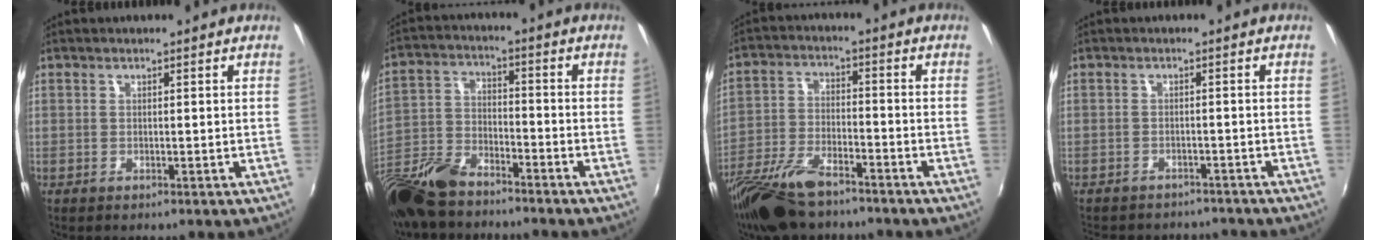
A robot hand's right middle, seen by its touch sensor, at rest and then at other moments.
{"total": 16.1, "force": [-12.6, 5.6, 8.2], "torque": [-0.194, -0.020, -0.248]}
{"total": 13.7, "force": [-10.4, 4.6, 7.5], "torque": [-0.168, -0.027, -0.201]}
{"total": 9.5, "force": [-8.4, 3.3, 2.9], "torque": [-0.071, -0.011, -0.114]}